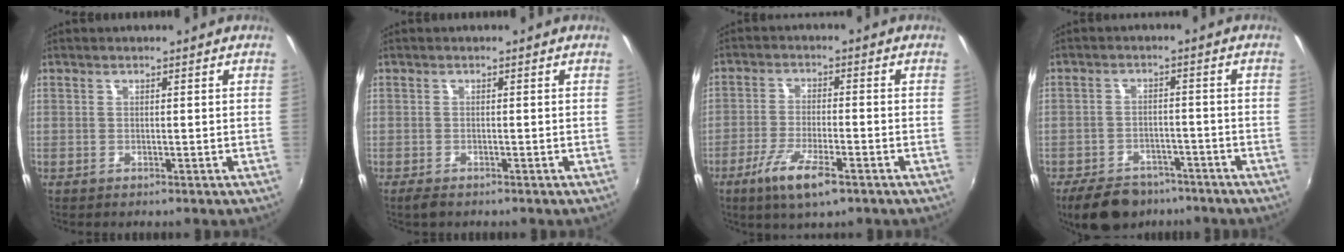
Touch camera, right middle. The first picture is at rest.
{"total": 1.9, "force": [-1.5, 0.7, 0.9], "torque": [-0.019, -0.005, -0.027]}
{"total": 8.5, "force": [-5.0, 1.9, 6.6], "torque": [-0.144, -0.017, -0.092]}
{"total": 12.0, "force": [-9.1, 6.1, 4.7], "torque": [-0.114, 0.003, -0.131]}